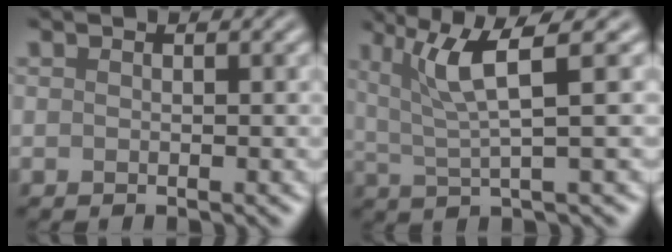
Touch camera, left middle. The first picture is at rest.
{"total": 4.9, "force": [2.3, 0.6, 4.3], "torque": [-0.085, 0.005, 0.045]}